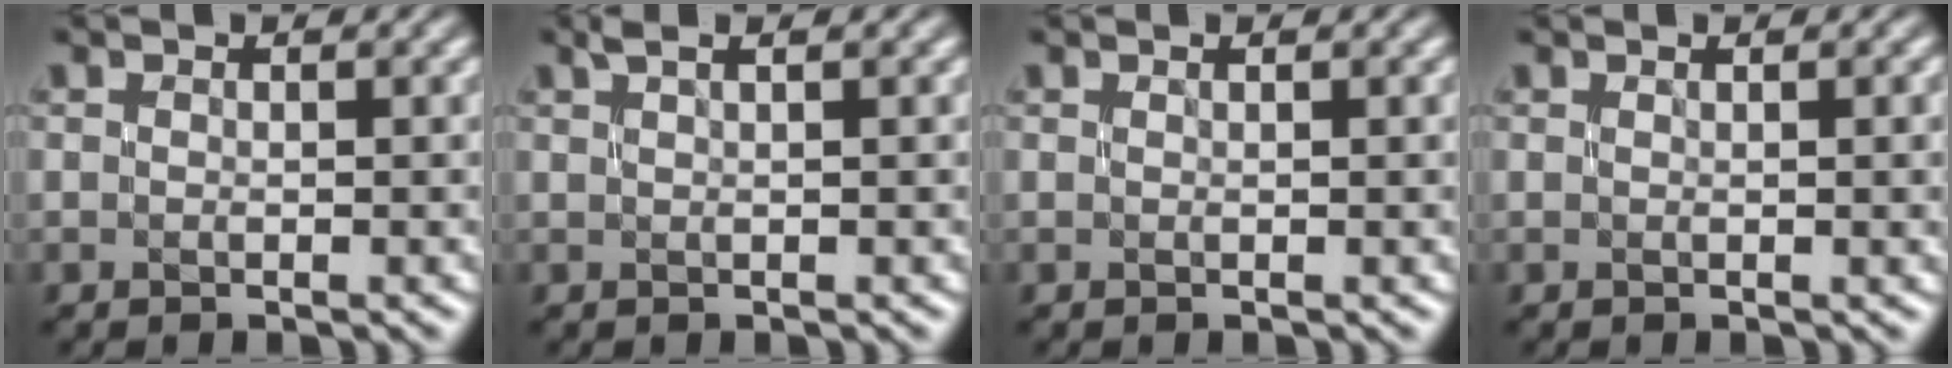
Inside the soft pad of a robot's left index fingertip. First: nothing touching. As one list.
[{"total": 1.0, "force": [0.6, 0.0, 0.8], "torque": [-0.015, 0.005, 0.010]}, {"total": 0.0}, {"total": 1.7, "force": [0.0, 0.5, 1.7], "torque": [-0.019, -0.001, 0.000]}]